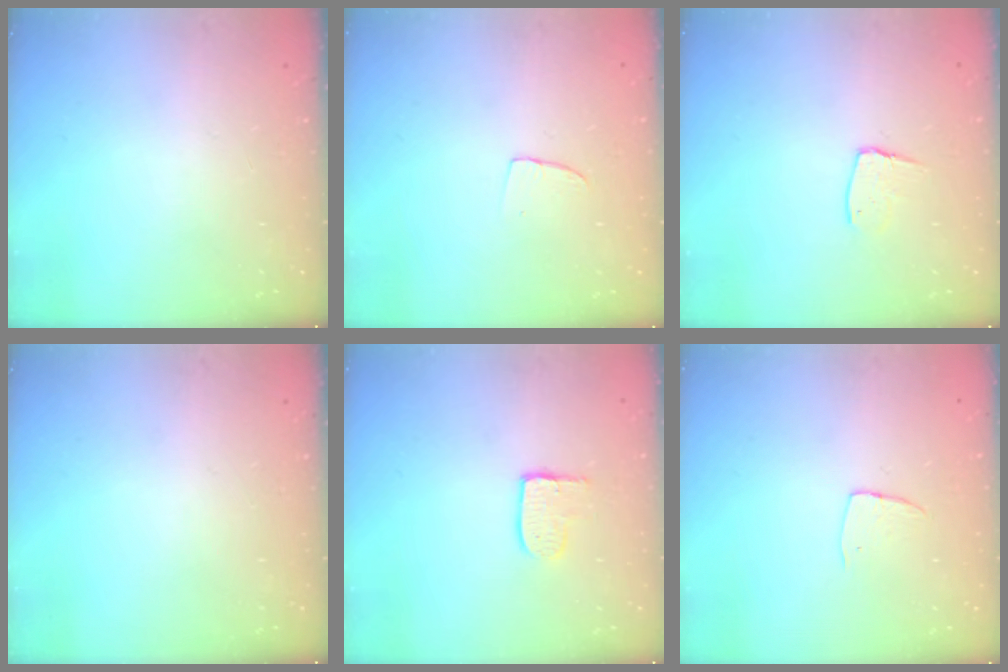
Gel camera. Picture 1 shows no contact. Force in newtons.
{"total": 2.9, "press": 2.9, "slide": 0.2}
{"total": 7.0, "press": 7.0, "slide": 0.5}
{"total": 0.0}
{"total": 5.7, "press": 5.7, "slide": 0.5}
{"total": 4.8, "press": 4.8, "slide": 0.4}